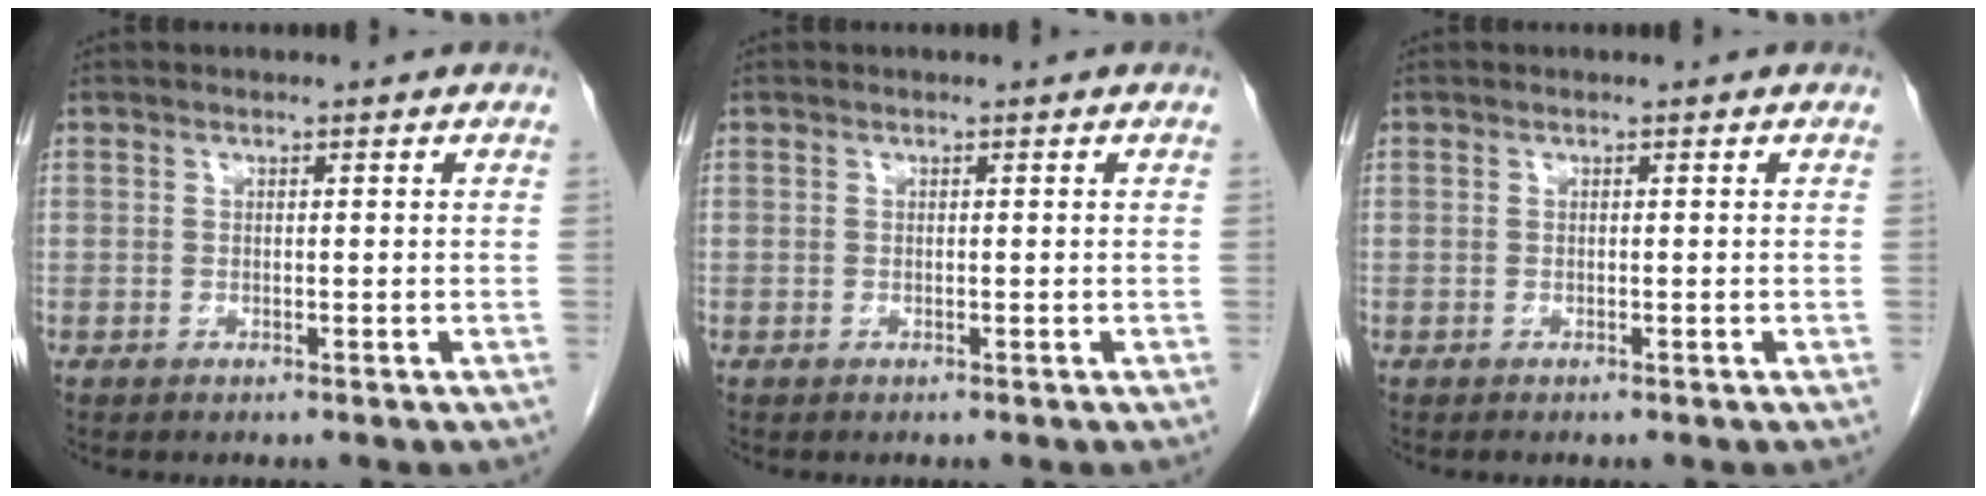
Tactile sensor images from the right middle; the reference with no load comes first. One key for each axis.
{"total": 0.0}
{"total": 0.0}